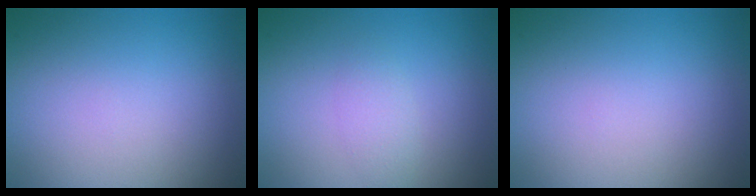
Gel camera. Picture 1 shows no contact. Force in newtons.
{"total": 1.4, "press": 1.4, "slide": 0.1}
{"total": 0.0}